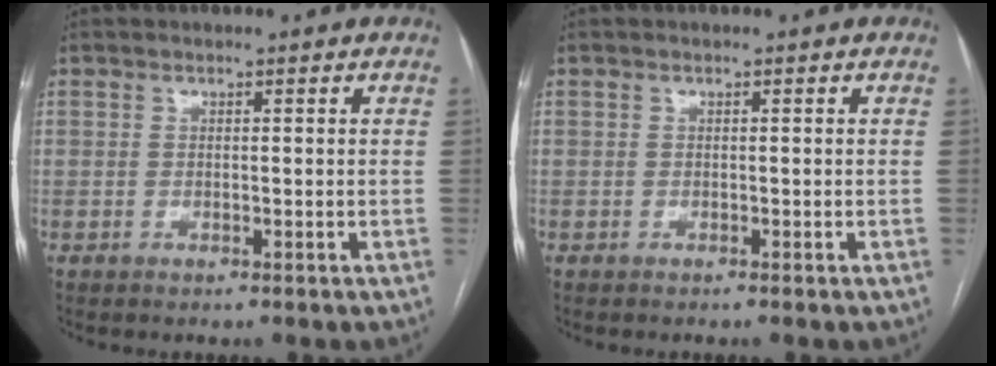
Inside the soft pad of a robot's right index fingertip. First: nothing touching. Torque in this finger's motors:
{"motor_torque": [-0.06, -0.02, -0.04, 0.00]}